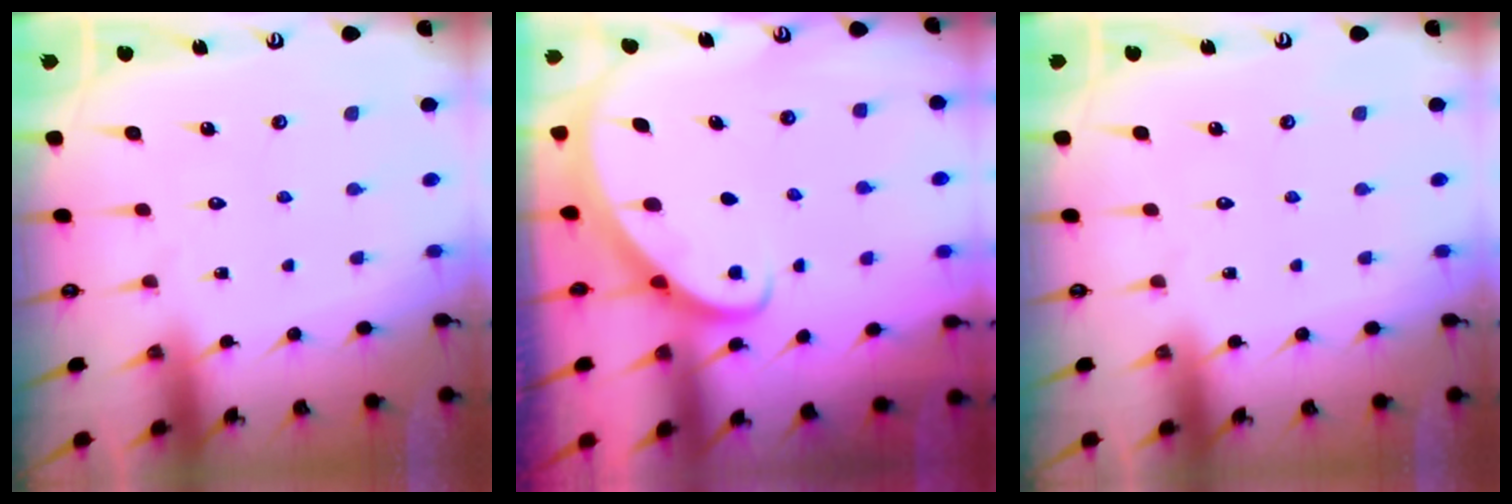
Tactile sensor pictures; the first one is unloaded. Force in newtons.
{"total": 2.6, "press": 2.6, "slide": 0.2}
{"total": 0.0}